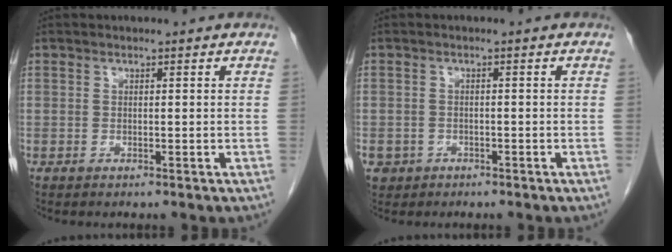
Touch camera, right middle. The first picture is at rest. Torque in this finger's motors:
{"motor_torque": [1.09, -1.05, 0.51, 0.15]}